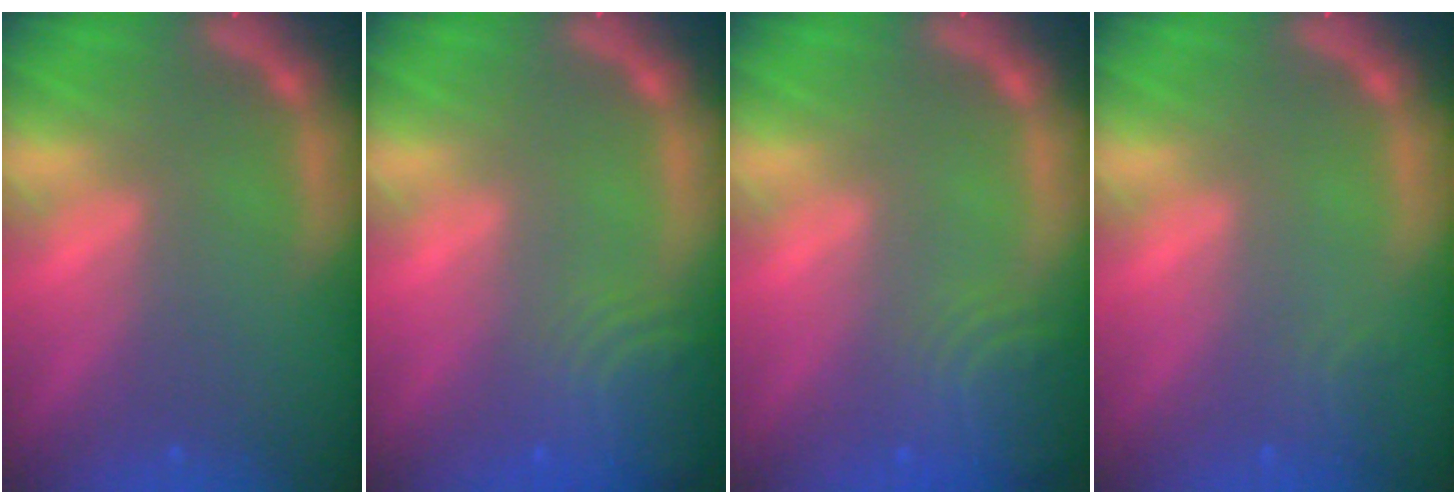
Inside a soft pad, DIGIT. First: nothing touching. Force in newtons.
{"total": 6.6}
{"total": 5.6}
{"total": 1.4}